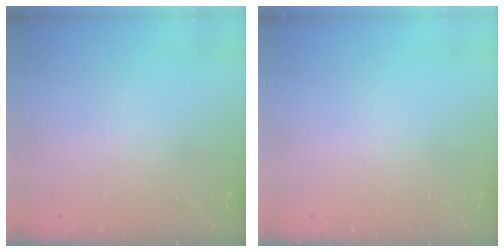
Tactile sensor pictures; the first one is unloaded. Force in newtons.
{"total": 0.0}